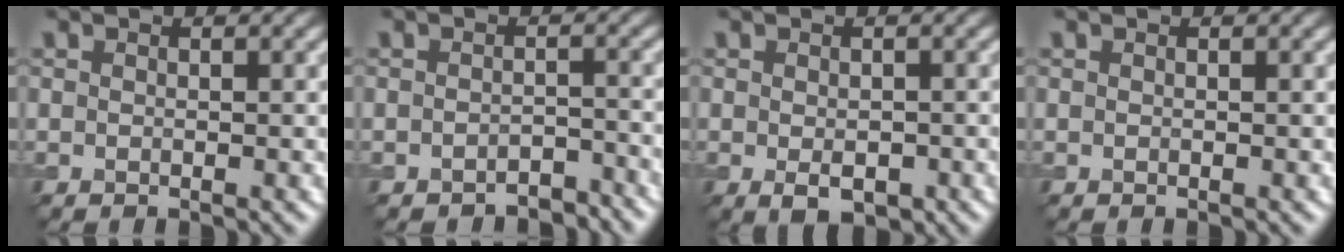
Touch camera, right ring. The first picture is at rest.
{"total": 2.6, "force": [-2.4, 0.8, 0.6], "torque": [-0.003, 0.004, -0.033]}
{"total": 2.6, "force": [-0.9, 1.5, 1.9], "torque": [-0.032, -0.009, -0.010]}
{"total": 0.0}